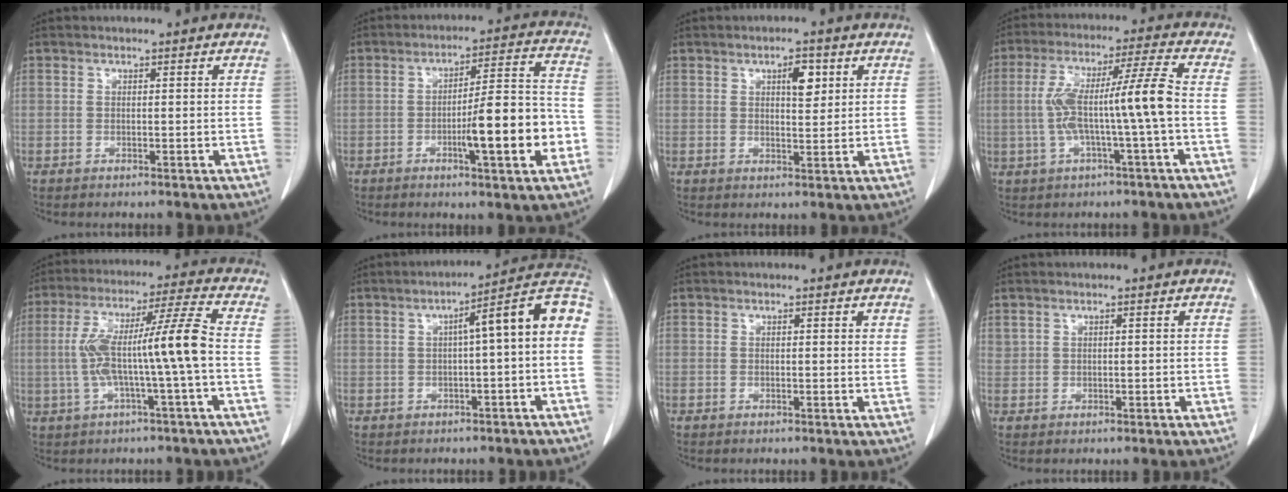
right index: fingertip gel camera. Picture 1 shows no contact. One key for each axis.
{"total": 15.0, "fx": -4.2, "fy": 1.5, "fz": 14.3, "tx": -0.212, "ty": 0.010, "tz": -0.062}
{"total": 4.0, "fx": 1.6, "fy": 1.5, "fz": 3.3, "tx": -0.052, "ty": 0.001, "tz": 0.025}
{"total": 10.8, "fx": -1.2, "fy": -0.6, "fz": 10.8, "tx": -0.207, "ty": 0.027, "tz": -0.021}
{"total": 11.7, "fx": -1.1, "fy": -0.6, "fz": 11.6, "tx": -0.222, "ty": 0.027, "tz": -0.022}
{"total": 10.2, "fx": 0.9, "fy": 0.7, "fz": 10.2, "tx": -0.138, "ty": 0.038, "tz": 0.006}
{"total": 0.9, "fx": 0.7, "fy": 0.1, "fz": 0.5, "tx": -0.007, "ty": -0.001, "tz": 0.006}
{"total": 0.9, "fx": 0.6, "fy": 0.5, "fz": 0.4, "tx": -0.010, "ty": 0.007, "tz": 0.019}